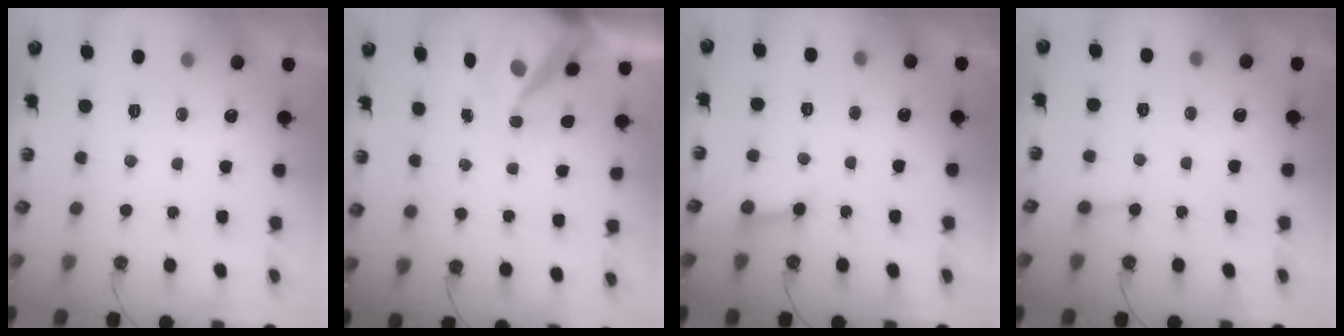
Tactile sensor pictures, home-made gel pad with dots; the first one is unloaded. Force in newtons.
{"total": 7.6, "press": 7.5, "slide": 0.9}
{"total": 5.1, "press": 5.1, "slide": 0.5}
{"total": 2.4, "press": 2.4, "slide": 0.3}